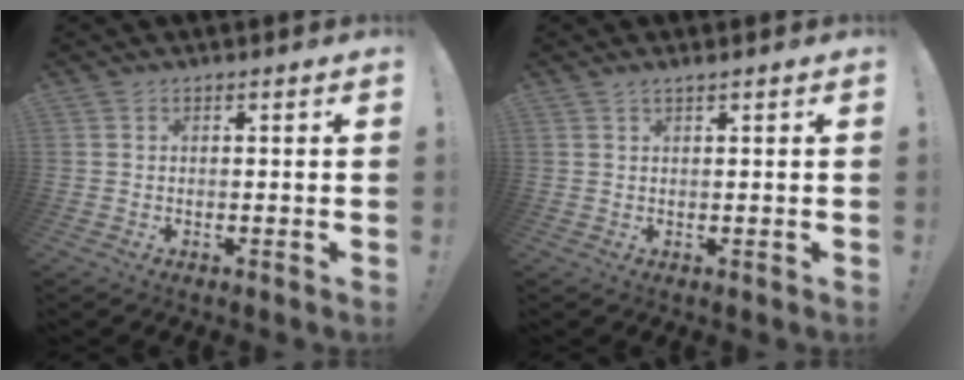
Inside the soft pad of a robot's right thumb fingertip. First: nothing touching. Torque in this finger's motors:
{"motor_torque": [-0.09, -0.07, 0.47, -0.06, 0.00]}